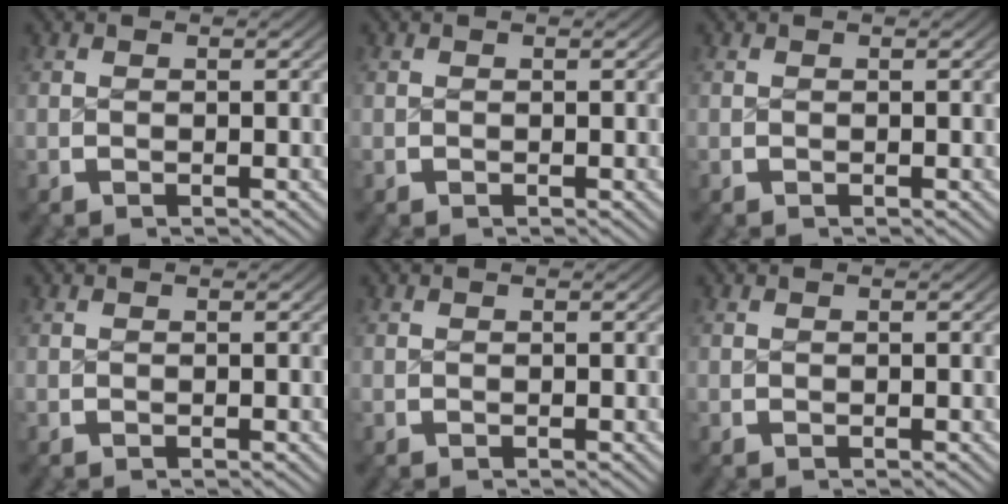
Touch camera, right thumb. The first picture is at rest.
{"total": 0.0}
{"total": 0.0}
{"total": 0.0}
{"total": 0.0}
{"total": 0.0}